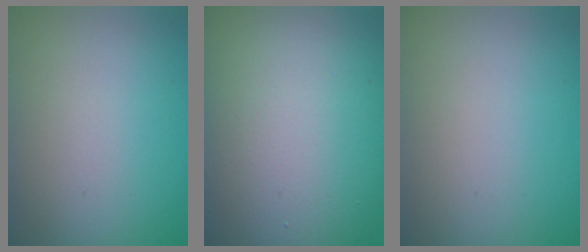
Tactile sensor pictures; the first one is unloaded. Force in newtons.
{"total": 15.8, "press": 15.8, "slide": 1.3}
{"total": 0.0}